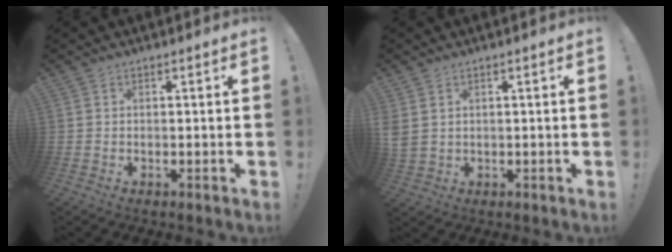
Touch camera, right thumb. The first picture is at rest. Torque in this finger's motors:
{"motor_torque": [-0.25, 0.71, 0.80, -0.69, 0.54]}